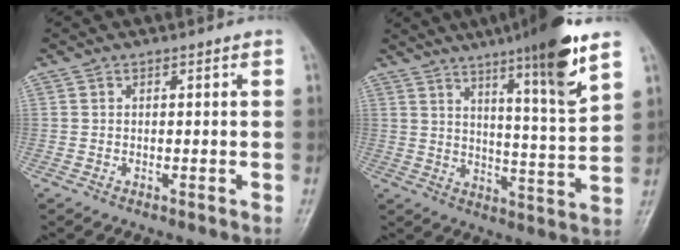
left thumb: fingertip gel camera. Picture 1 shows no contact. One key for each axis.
{"total": 15.4, "fx": 9.3, "fy": 1.3, "fz": 12.2, "tx": -0.176, "ty": -0.053, "tz": 0.142}